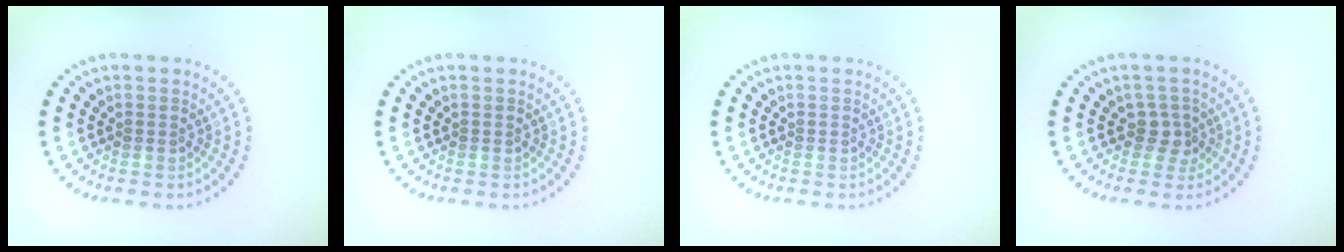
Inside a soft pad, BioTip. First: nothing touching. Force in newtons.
{"total": 0.0}
{"total": 0.0}
{"total": 1.8, "press": 1.4, "slide": 1.2}